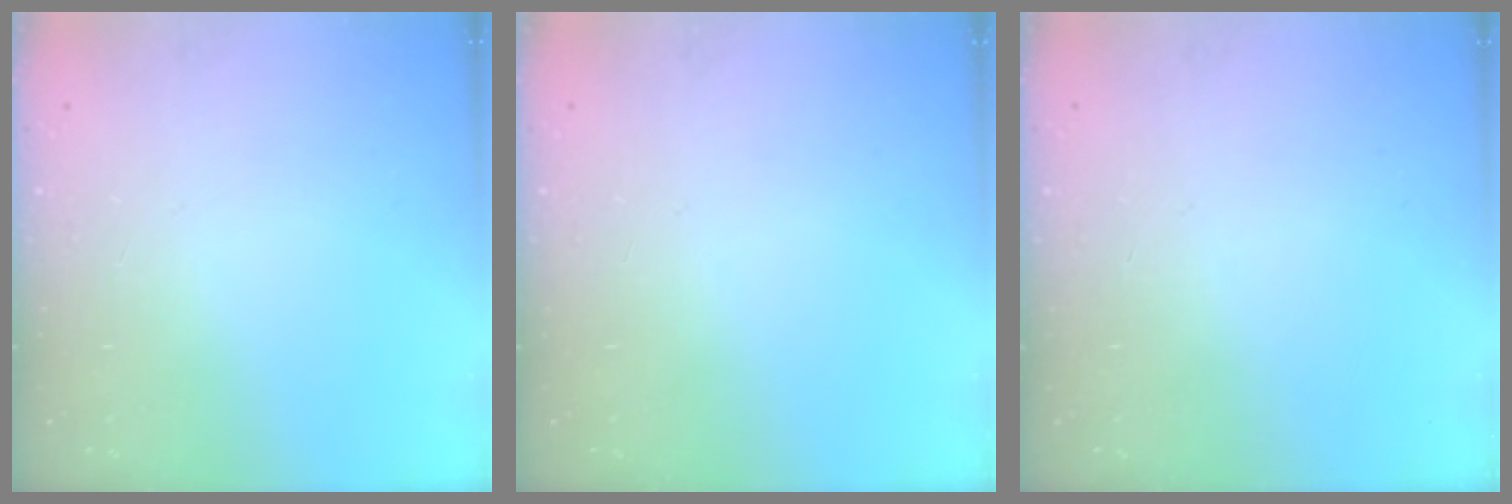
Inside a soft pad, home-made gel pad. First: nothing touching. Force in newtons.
{"total": 0.0}
{"total": 0.0}